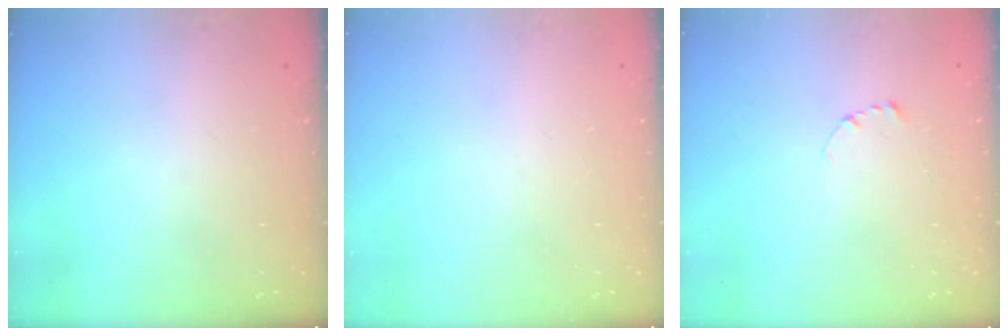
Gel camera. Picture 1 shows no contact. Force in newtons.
{"total": 0.0}
{"total": 2.7, "press": 2.7, "slide": 0.3}